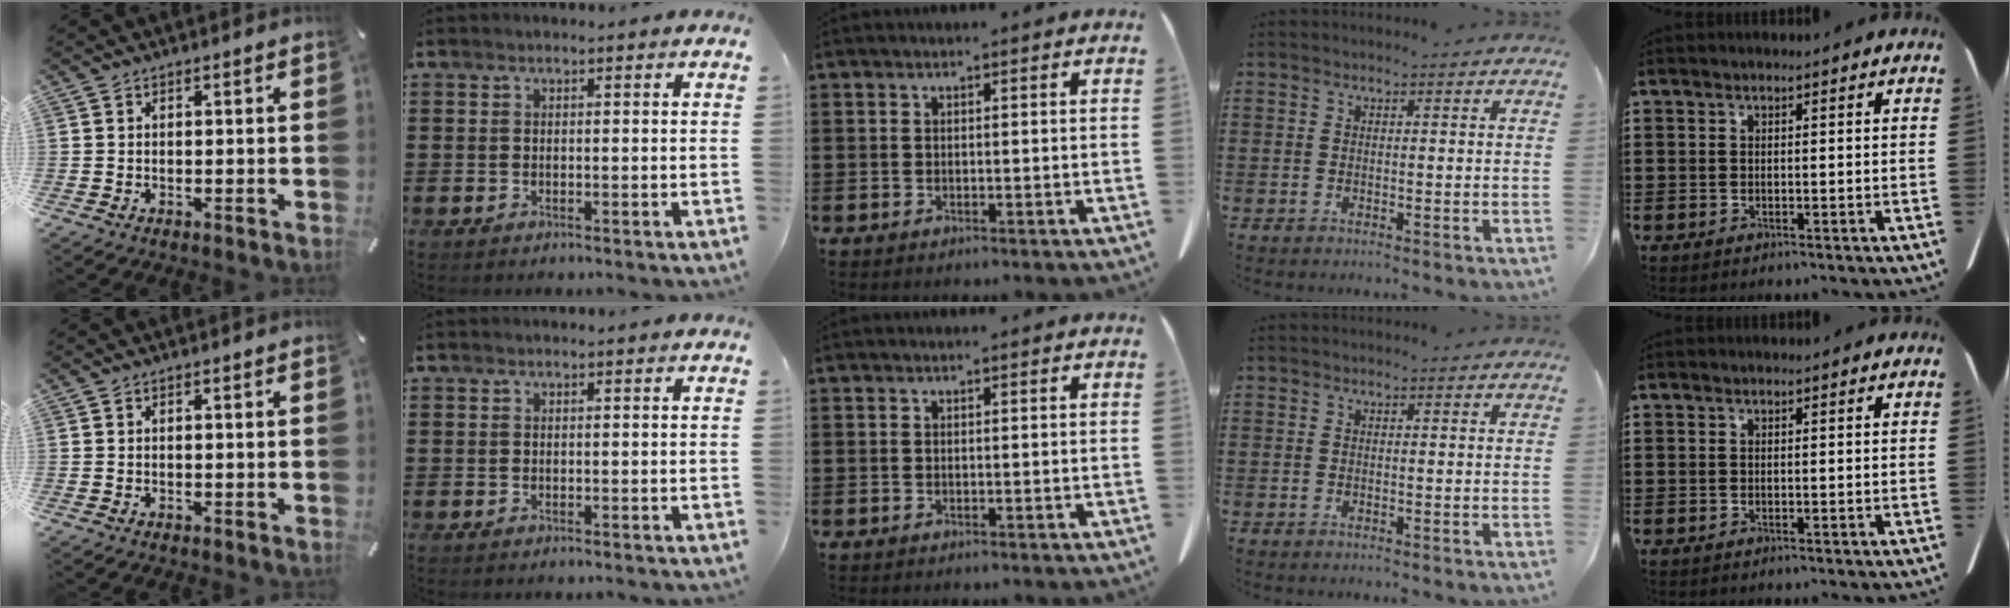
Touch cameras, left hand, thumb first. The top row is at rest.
{}